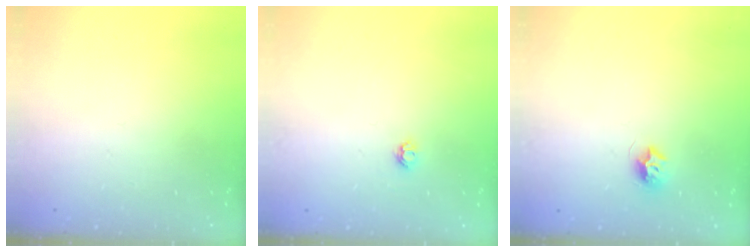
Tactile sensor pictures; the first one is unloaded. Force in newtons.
{"total": 3.8, "press": 3.8, "slide": 0.6}
{"total": 7.4, "press": 7.4, "slide": 0.4}